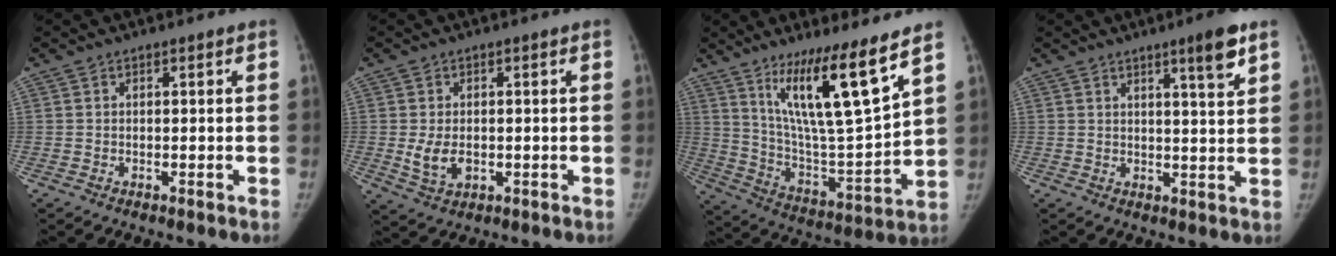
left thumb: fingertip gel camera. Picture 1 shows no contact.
{"total": 5.1, "force": [-0.5, 3.4, 3.7], "torque": [-0.062, -0.008, -0.001]}
{"total": 18.6, "force": [11.4, 2.3, 14.6], "torque": [-0.231, -0.074, 0.208]}
{"total": 6.2, "force": [3.7, 0.5, 4.9], "torque": [-0.068, -0.025, 0.054]}